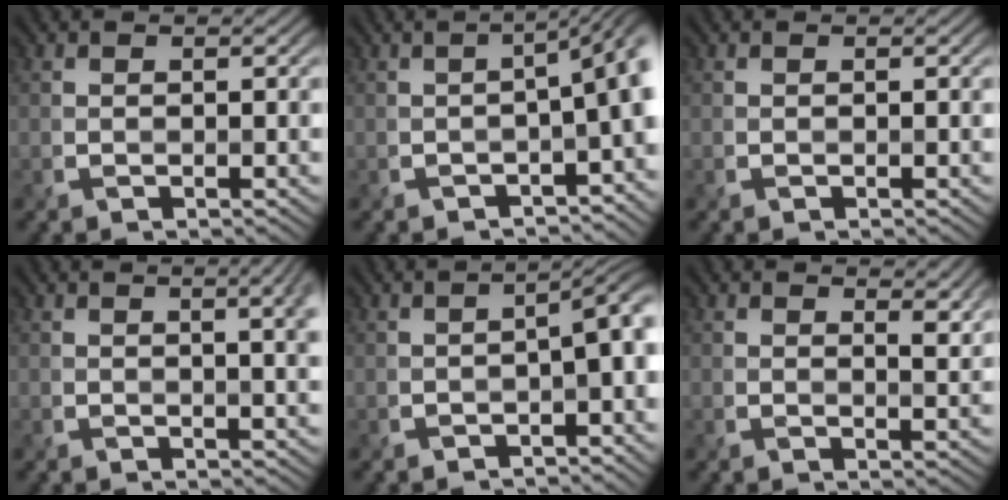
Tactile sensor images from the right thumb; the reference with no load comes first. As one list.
[{"total": 7.0, "force": [-2.2, 2.0, 6.3], "torque": [-0.068, -0.002, -0.032]}, {"total": 0.0}, {"total": 4.9, "force": [1.4, 1.4, 4.5], "torque": [-0.041, 0.011, 0.017]}, {"total": 4.3, "force": [-1.6, 1.1, 3.8], "torque": [-0.051, 0.002, -0.028]}, {"total": 3.6, "force": [2.3, 1.4, 2.4], "torque": [-0.039, -0.004, 0.037]}]